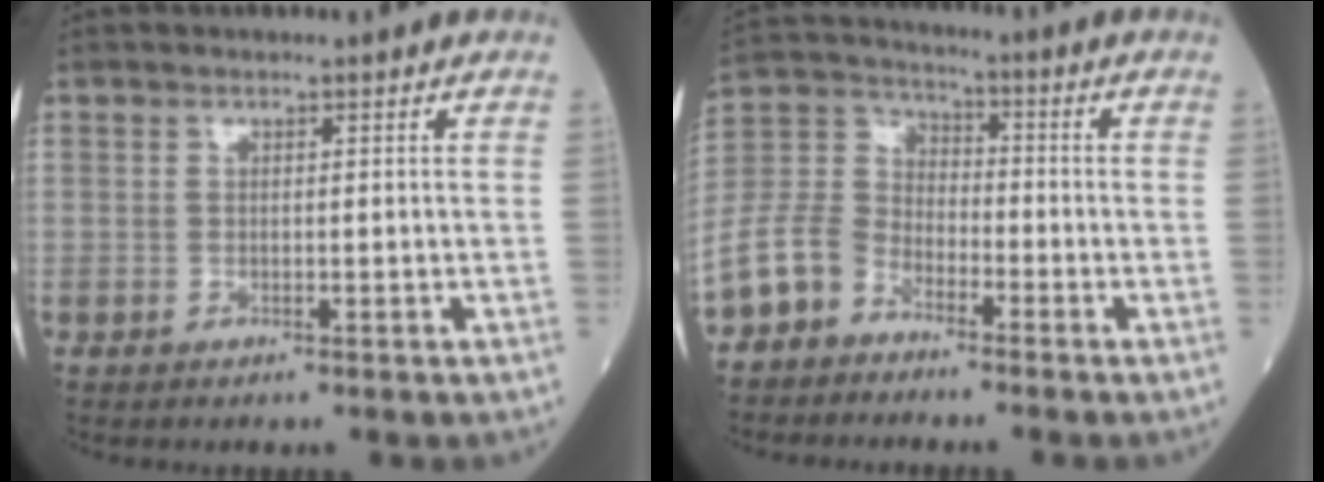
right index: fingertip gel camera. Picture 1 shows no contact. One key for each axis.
{"total": 10.8, "fx": -7.3, "fy": 7.0, "fz": 3.8, "tx": -0.103, "ty": 0.023, "tz": -0.150}